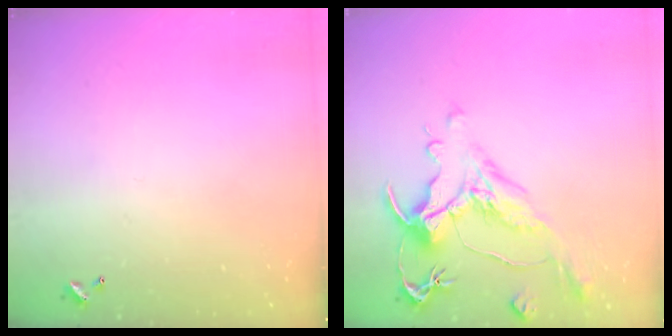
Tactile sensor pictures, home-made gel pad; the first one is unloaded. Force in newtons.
{"total": 1.7, "press": 0.9, "slide": 1.4}